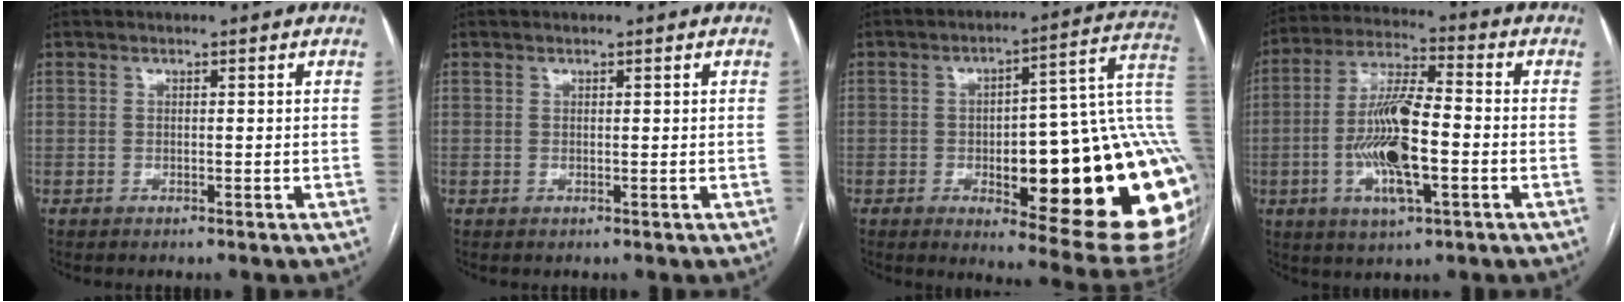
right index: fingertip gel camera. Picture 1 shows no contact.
{"total": 0.0}
{"total": 29.9, "force": [-3.7, 6.6, 28.9], "torque": [-0.281, 0.026, -0.040]}
{"total": 13.1, "force": [-2.7, 2.7, 12.5], "torque": [-0.246, 0.002, -0.050]}